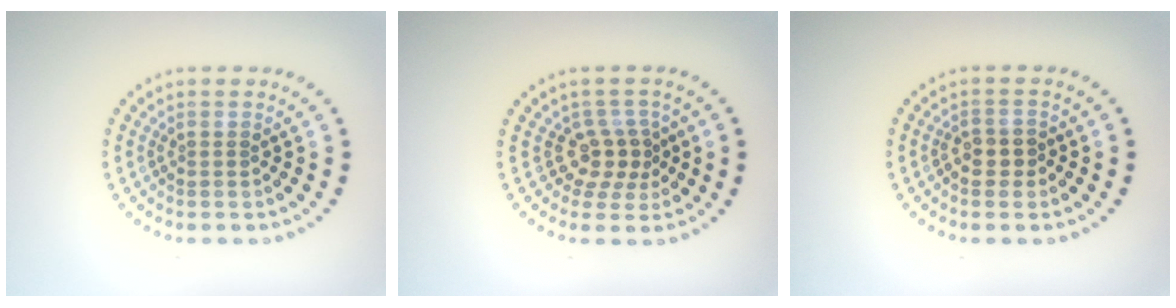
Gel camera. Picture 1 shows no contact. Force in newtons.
{"total": 2.8, "press": 2.1, "slide": 1.9}
{"total": 1.4, "press": 1.3, "slide": 0.5}